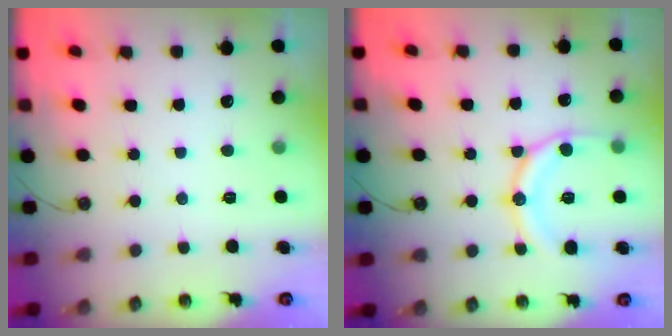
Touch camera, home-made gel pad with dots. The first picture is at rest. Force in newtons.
{"total": 14.6, "press": 14.5, "slide": 1.6}